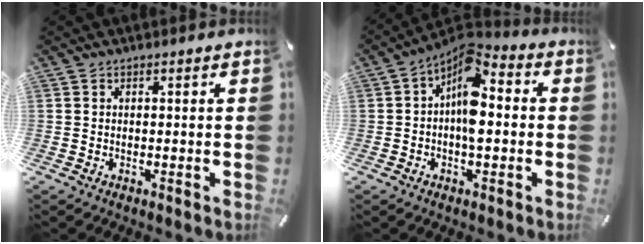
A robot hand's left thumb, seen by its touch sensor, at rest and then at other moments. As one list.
[{"total": 10.3, "force": [0.4, 5.6, 8.7], "torque": [-0.135, -0.020, 0.005]}]